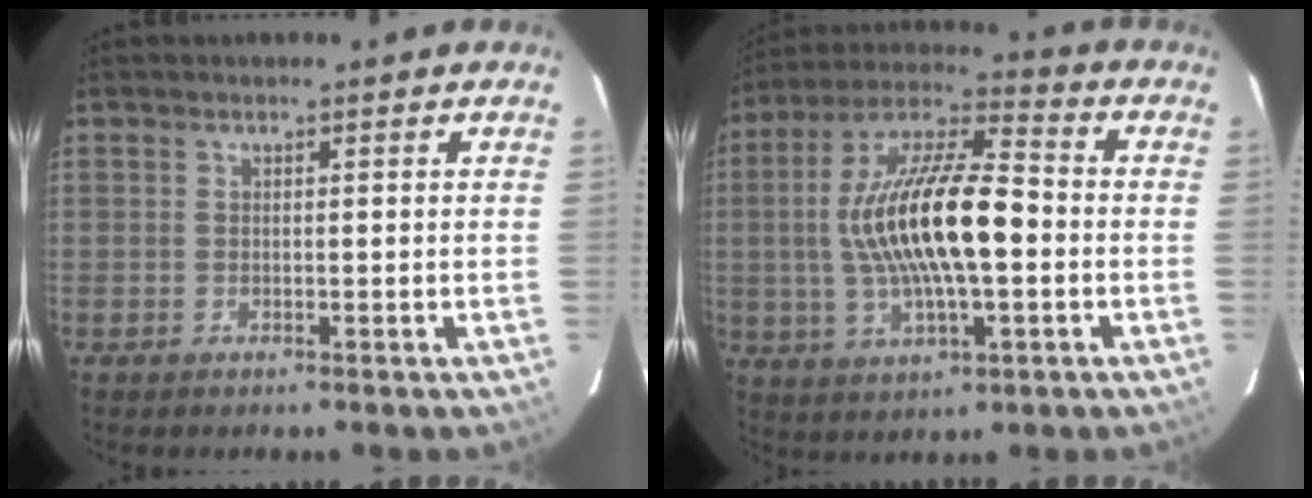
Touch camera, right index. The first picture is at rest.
{"total": 18.7, "force": [-1.0, 5.9, 17.7], "torque": [-0.335, 0.011, -0.022]}